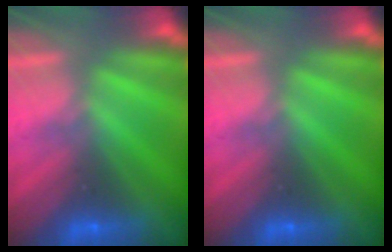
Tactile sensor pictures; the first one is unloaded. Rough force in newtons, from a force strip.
{"total": 0.0}